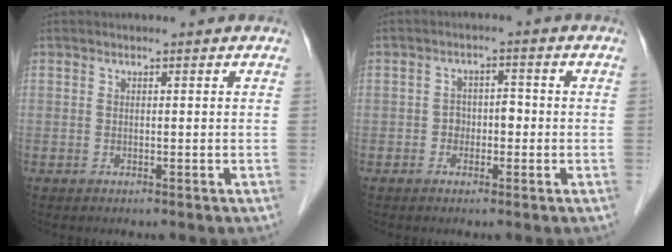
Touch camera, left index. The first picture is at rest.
{"total": 2.7, "force": [-0.7, 1.7, 1.9], "torque": [-0.025, 0.014, -0.012]}